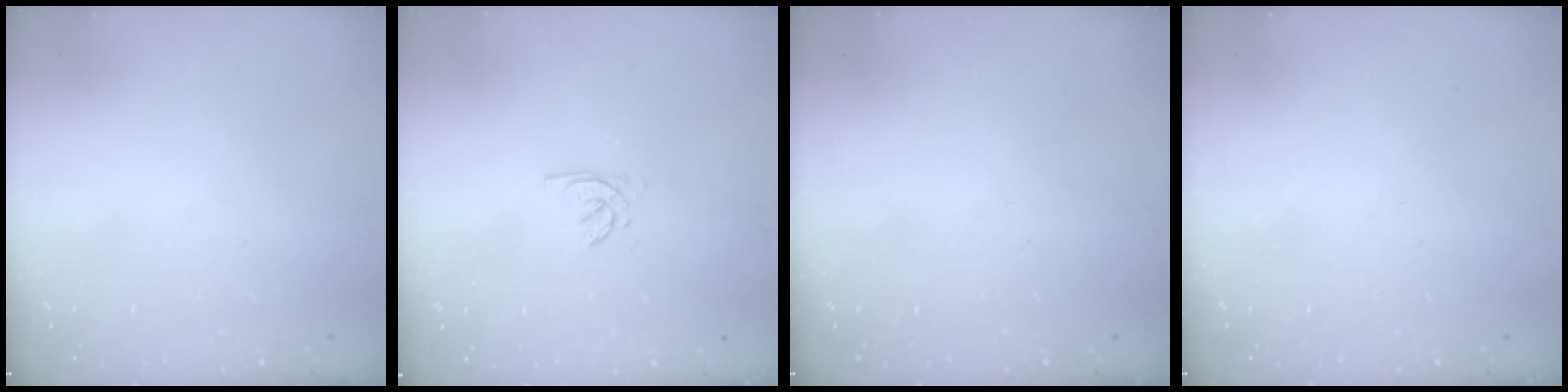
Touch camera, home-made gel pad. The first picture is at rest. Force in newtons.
{"total": 2.2, "press": 2.2, "slide": 0.2}
{"total": 0.0}
{"total": 0.0}